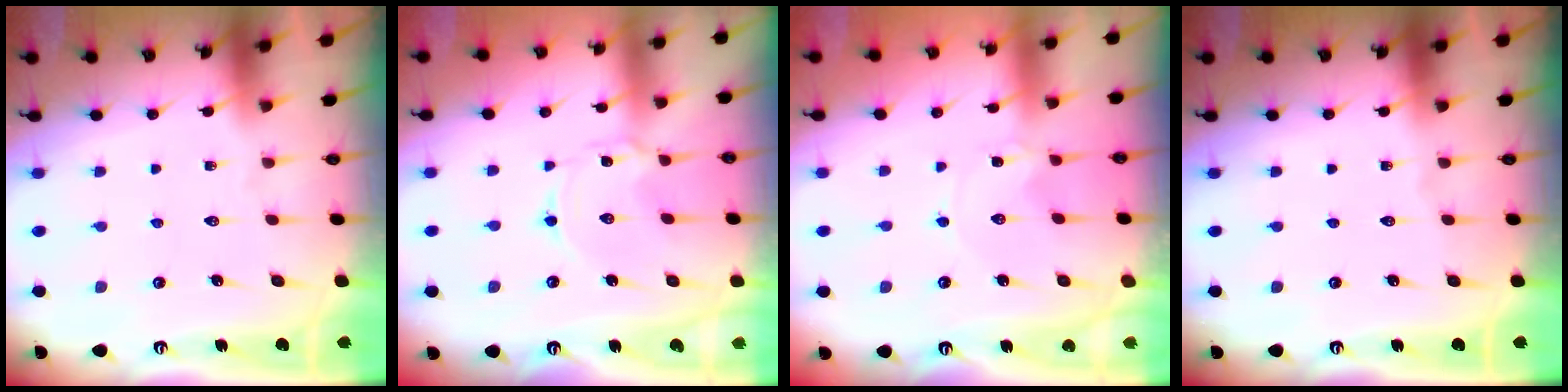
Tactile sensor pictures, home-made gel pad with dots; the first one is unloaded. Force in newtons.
{"total": 0.9, "press": 0.9, "slide": 0.2}
{"total": 0.0}
{"total": 0.0}